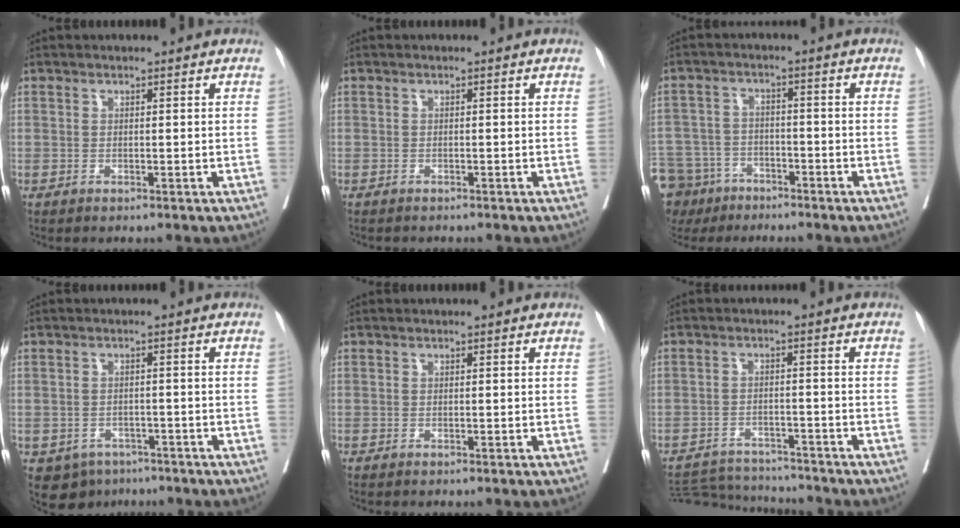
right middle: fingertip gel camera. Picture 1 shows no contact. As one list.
[{"total": 1.8, "force": [-1.7, 0.3, 0.6], "torque": [-0.012, -0.002, -0.022]}, {"total": 13.8, "force": [-9.8, 9.0, 3.6], "torque": [-0.119, 0.000, -0.156]}, {"total": 5.3, "force": [-3.5, 3.8, 1.1], "torque": [-0.014, 0.005, -0.048]}, {"total": 0.0}, {"total": 9.1, "force": [-9.0, 0.5, 1.0], "torque": [-0.017, 0.000, -0.142]}]